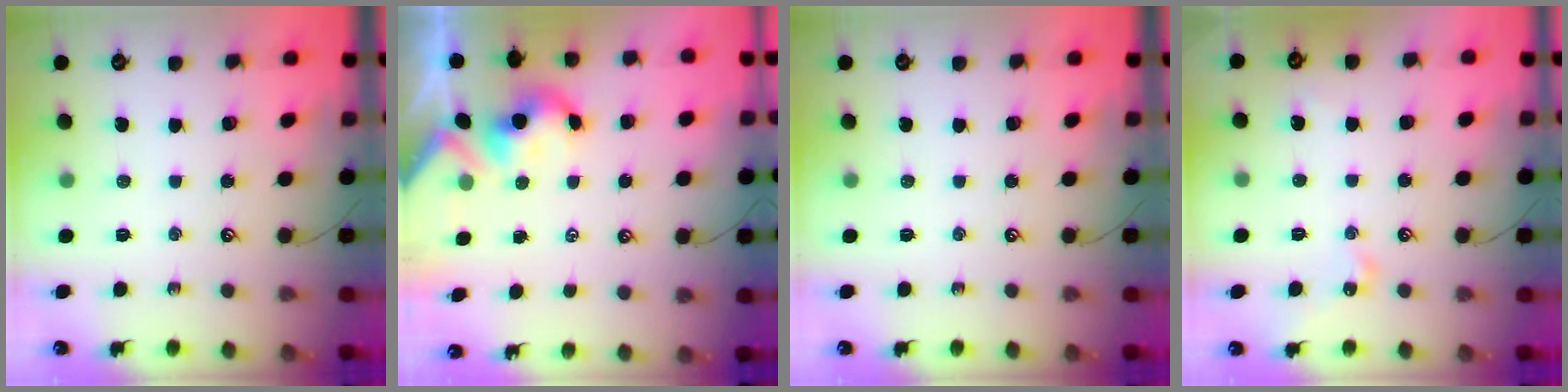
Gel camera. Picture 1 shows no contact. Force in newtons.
{"total": 2.0, "press": 1.9, "slide": 0.8}
{"total": 0.0}
{"total": 1.9, "press": 1.9, "slide": 0.2}